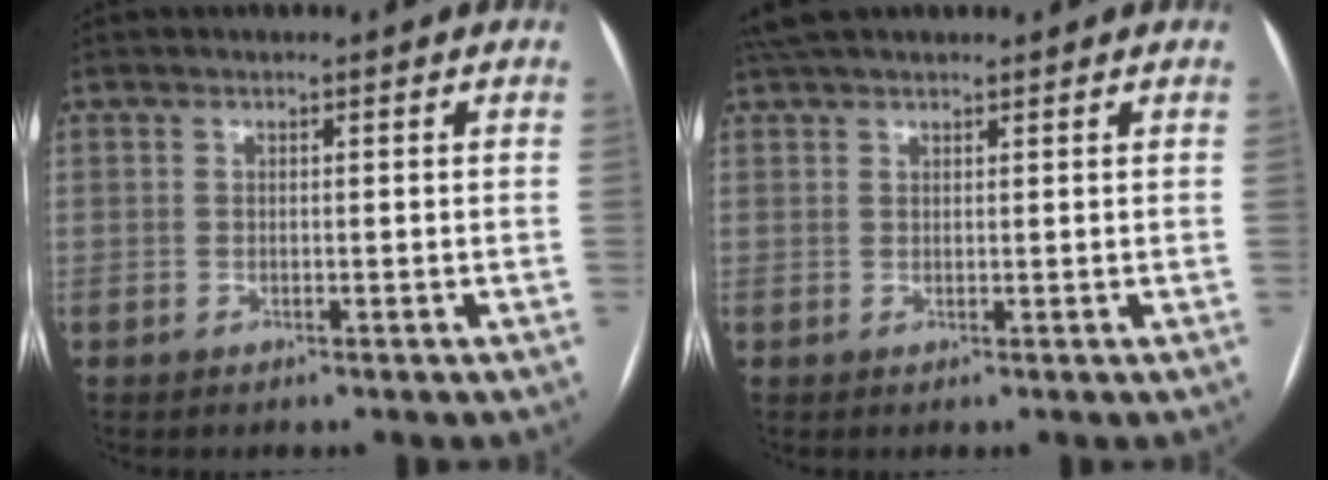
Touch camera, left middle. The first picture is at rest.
{"total": 4.8, "force": [4.1, 1.4, 2.0], "torque": [-0.034, 0.039, 0.073]}